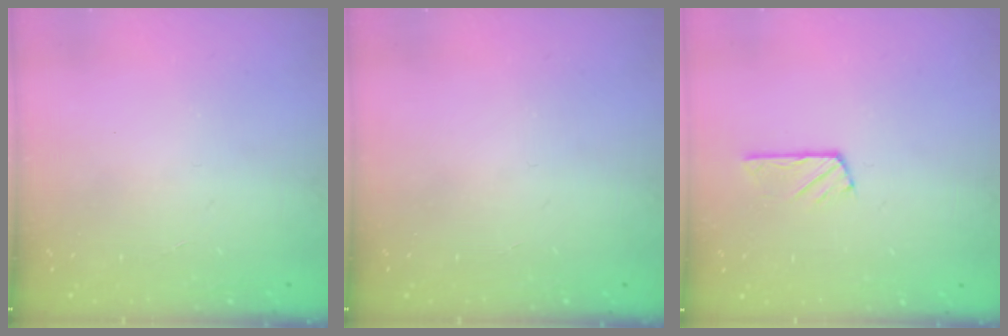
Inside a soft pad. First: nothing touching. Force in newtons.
{"total": 0.0}
{"total": 3.0, "press": 3.0, "slide": 0.4}